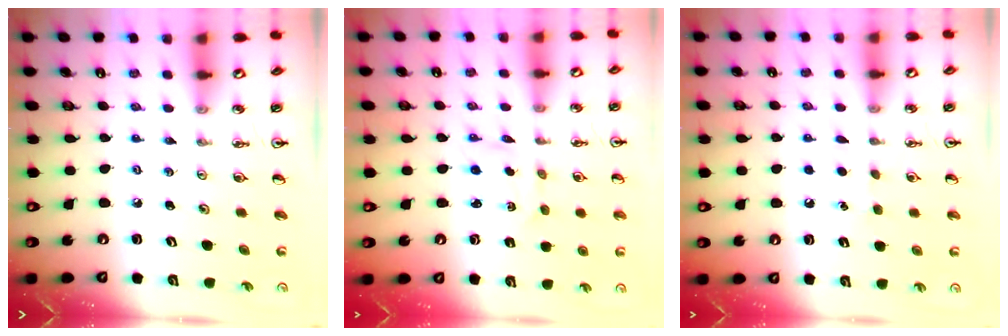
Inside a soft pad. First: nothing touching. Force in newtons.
{"total": 2.3, "press": 2.1, "slide": 0.8}
{"total": 5.6, "press": 5.6, "slide": 0.6}